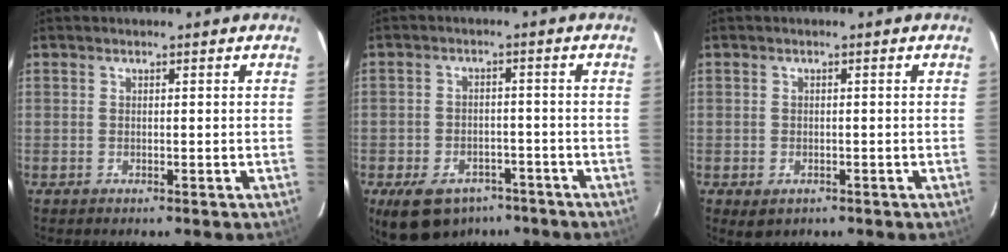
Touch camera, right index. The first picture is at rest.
{"total": 11.9, "force": [-7.8, 7.4, 5.1], "torque": [-0.123, 0.007, -0.105]}
{"total": 2.5, "force": [-1.1, 1.9, 1.2], "torque": [-0.020, -0.004, -0.012]}